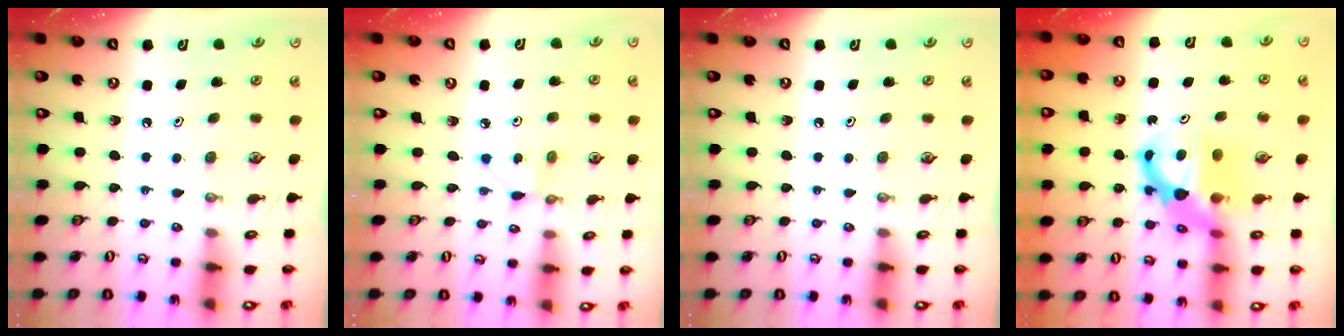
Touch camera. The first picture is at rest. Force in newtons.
{"total": 2.1, "press": 2.1, "slide": 0.1}
{"total": 0.0}
{"total": 8.2, "press": 8.2, "slide": 0.7}